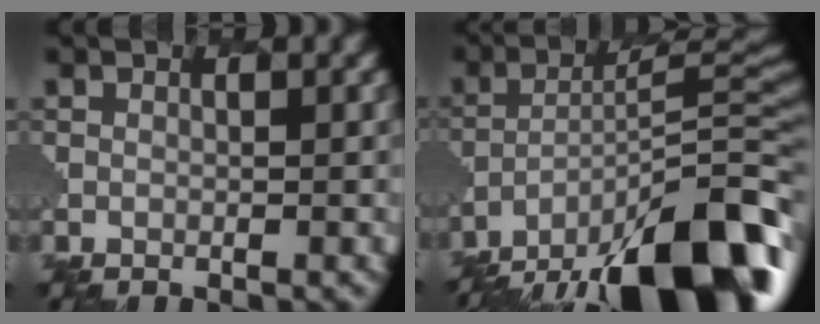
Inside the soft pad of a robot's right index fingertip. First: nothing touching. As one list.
[{"total": 16.3, "force": [-12.1, 4.9, 9.7], "torque": [-0.157, -0.010, -0.194]}]